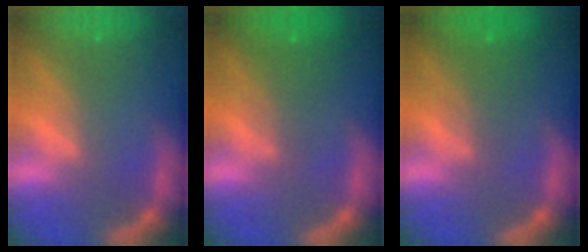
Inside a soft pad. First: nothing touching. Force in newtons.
{"total": 3.0}
{"total": 3.0}